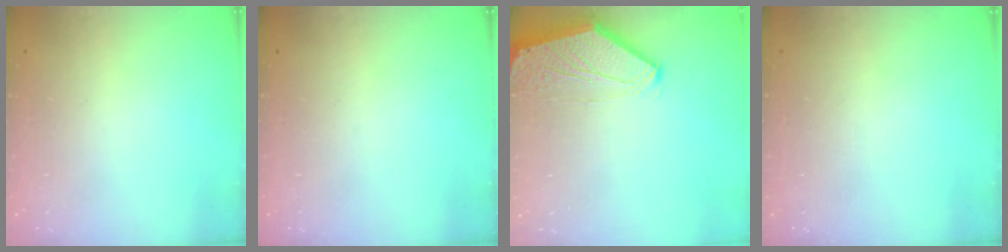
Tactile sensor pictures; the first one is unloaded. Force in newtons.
{"total": 0.0}
{"total": 0.0}
{"total": 0.0}